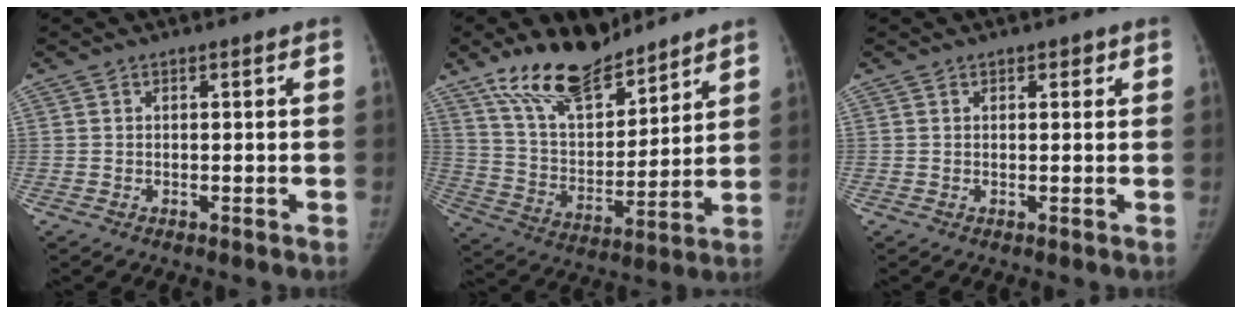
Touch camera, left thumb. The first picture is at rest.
{"total": 17.5, "force": [13.3, 7.3, 8.8], "torque": [-0.112, -0.070, 0.245]}
{"total": 1.1, "force": [0.7, 0.7, 0.5], "torque": [0.007, -0.002, 0.006]}